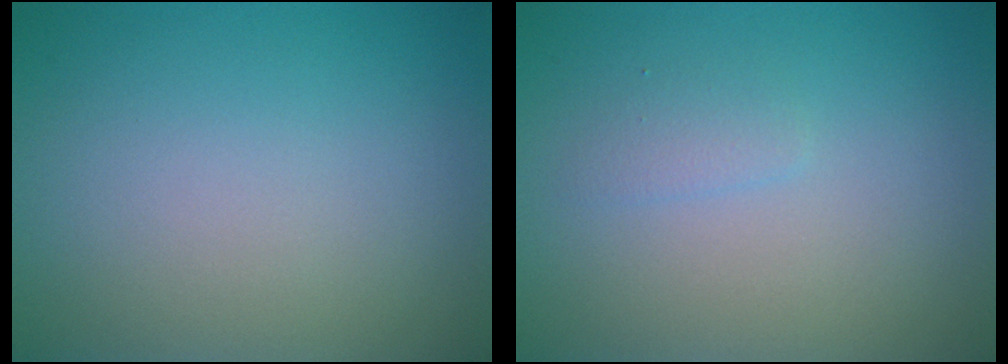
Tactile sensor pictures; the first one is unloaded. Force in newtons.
{"total": 0.9, "press": 0.9, "slide": 0.0}